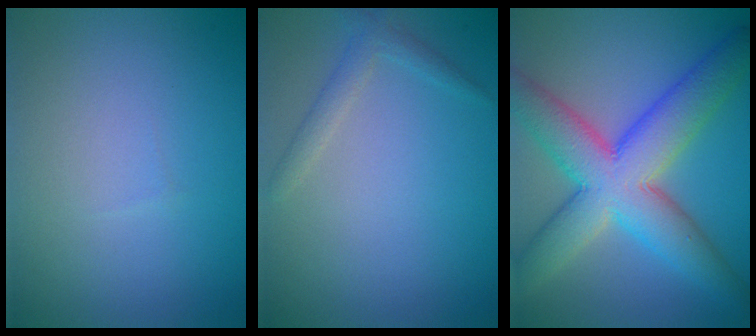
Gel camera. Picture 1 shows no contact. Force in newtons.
{"total": 1.5, "press": 1.5, "slide": 0.1}
{"total": 9.8, "press": 9.8, "slide": 0.4}